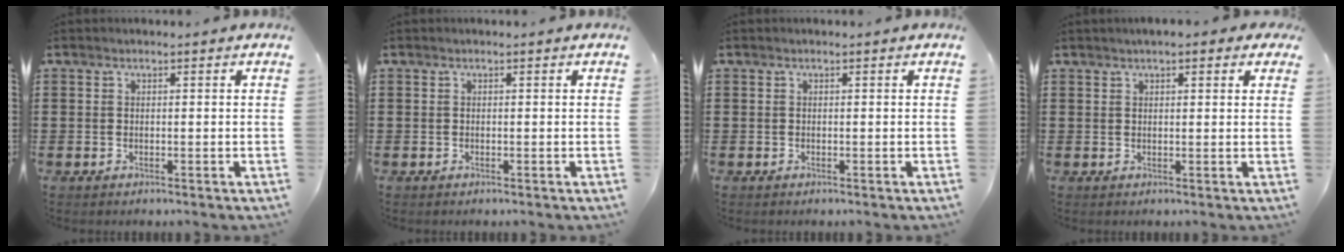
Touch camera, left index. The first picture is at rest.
{"total": 0.0}
{"total": 0.0}
{"total": 1.5, "force": [1.1, 0.5, 0.9], "torque": [-0.022, 0.006, 0.017]}